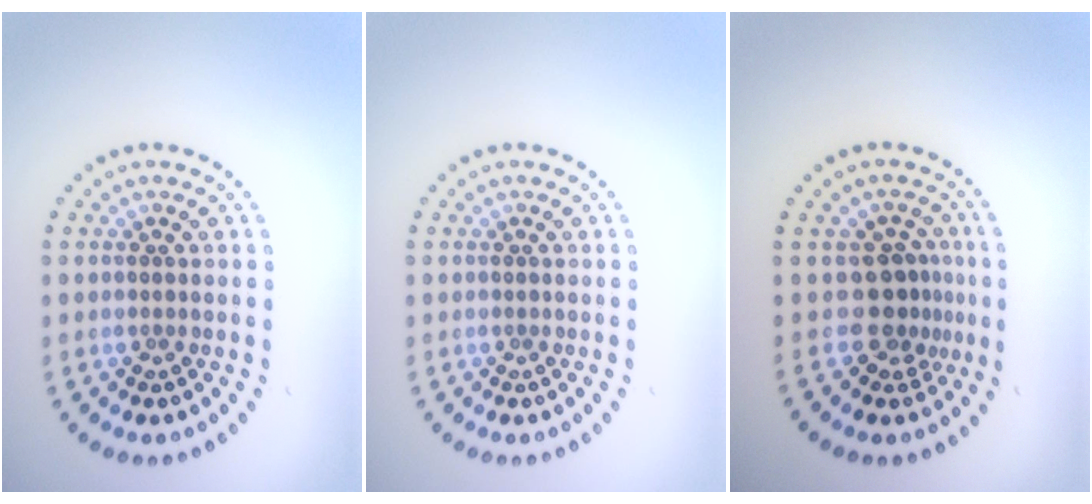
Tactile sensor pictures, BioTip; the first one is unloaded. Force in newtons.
{"total": 0.0}
{"total": 2.8, "press": 2.0, "slide": 1.9}